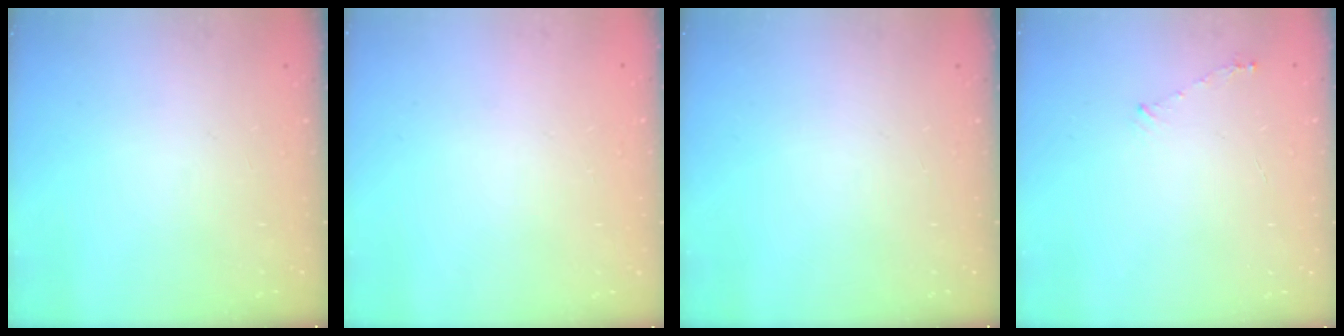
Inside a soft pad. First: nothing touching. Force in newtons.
{"total": 0.0}
{"total": 0.0}
{"total": 3.7, "press": 3.6, "slide": 0.4}